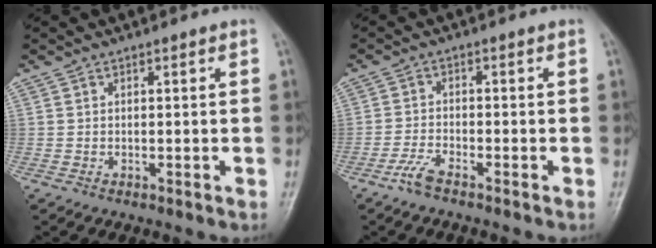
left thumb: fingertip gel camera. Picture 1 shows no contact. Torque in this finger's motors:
{"motor_torque": [-0.25, 0.27, 0.14, 0.06, 0.00]}